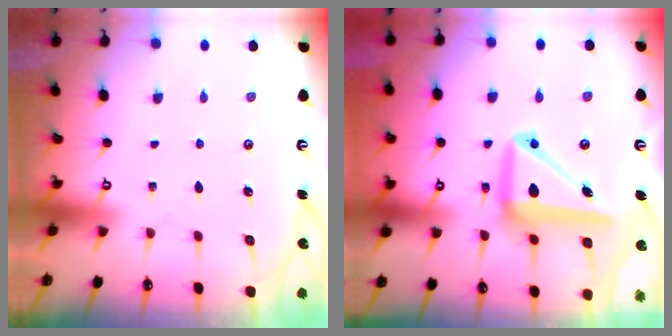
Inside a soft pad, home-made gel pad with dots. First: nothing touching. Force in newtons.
{"total": 12.8, "press": 12.7, "slide": 2.1}